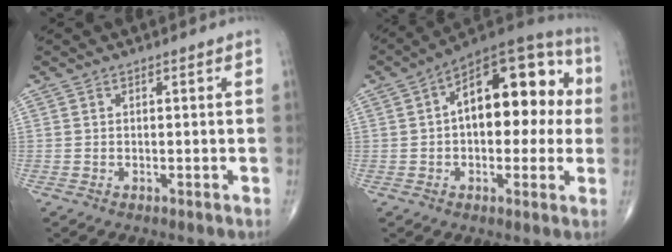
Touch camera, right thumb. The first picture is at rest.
{"total": 19.5, "force": [2.5, 10.4, 16.4], "torque": [-0.200, 0.040, 0.024]}